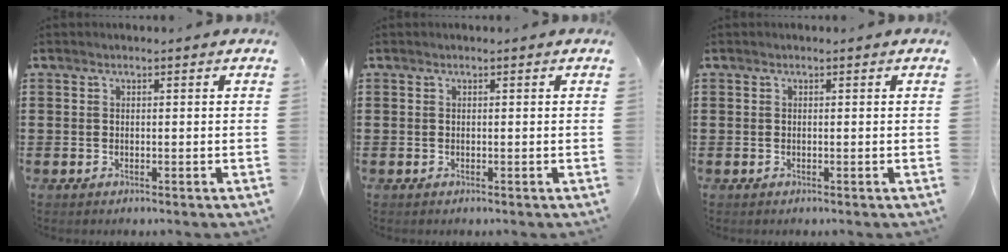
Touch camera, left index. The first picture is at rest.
{"total": 0.0}
{"total": 0.0}